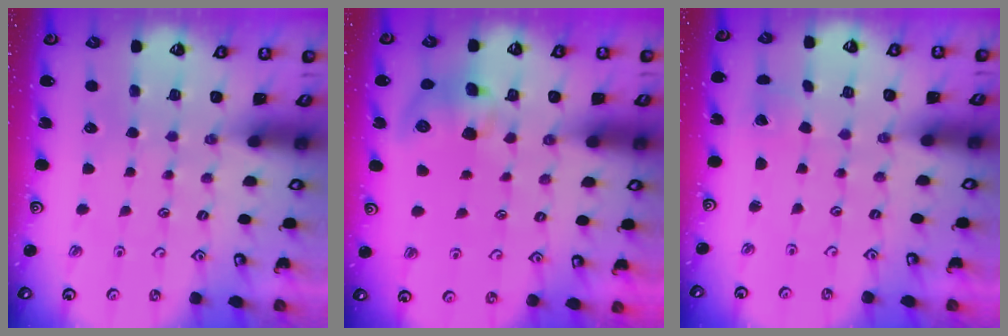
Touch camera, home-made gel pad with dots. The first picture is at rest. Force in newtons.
{"total": 9.0, "press": 8.9, "slide": 1.0}
{"total": 2.4, "press": 2.4, "slide": 0.1}